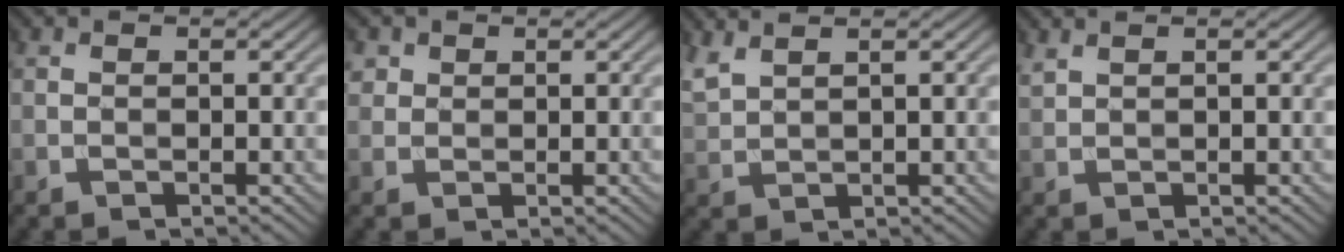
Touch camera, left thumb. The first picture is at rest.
{"total": 1.7, "force": [0.9, 1.4, 0.3], "torque": [-0.009, -0.002, 0.017]}
{"total": 3.0, "force": [2.4, 0.6, 1.6], "torque": [-0.046, 0.011, 0.057]}
{"total": 1.2, "force": [1.1, 0.1, 0.6], "torque": [-0.020, 0.005, 0.026]}